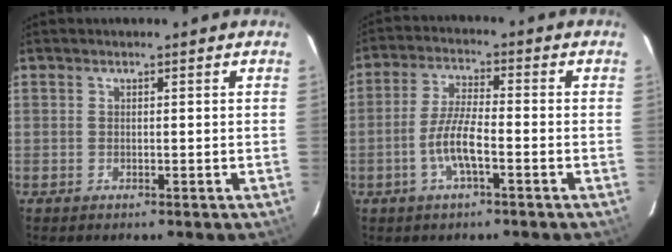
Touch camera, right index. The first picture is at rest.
{"total": 6.6, "force": [-2.7, 1.2, 6.0], "torque": [-0.123, 0.003, -0.053]}